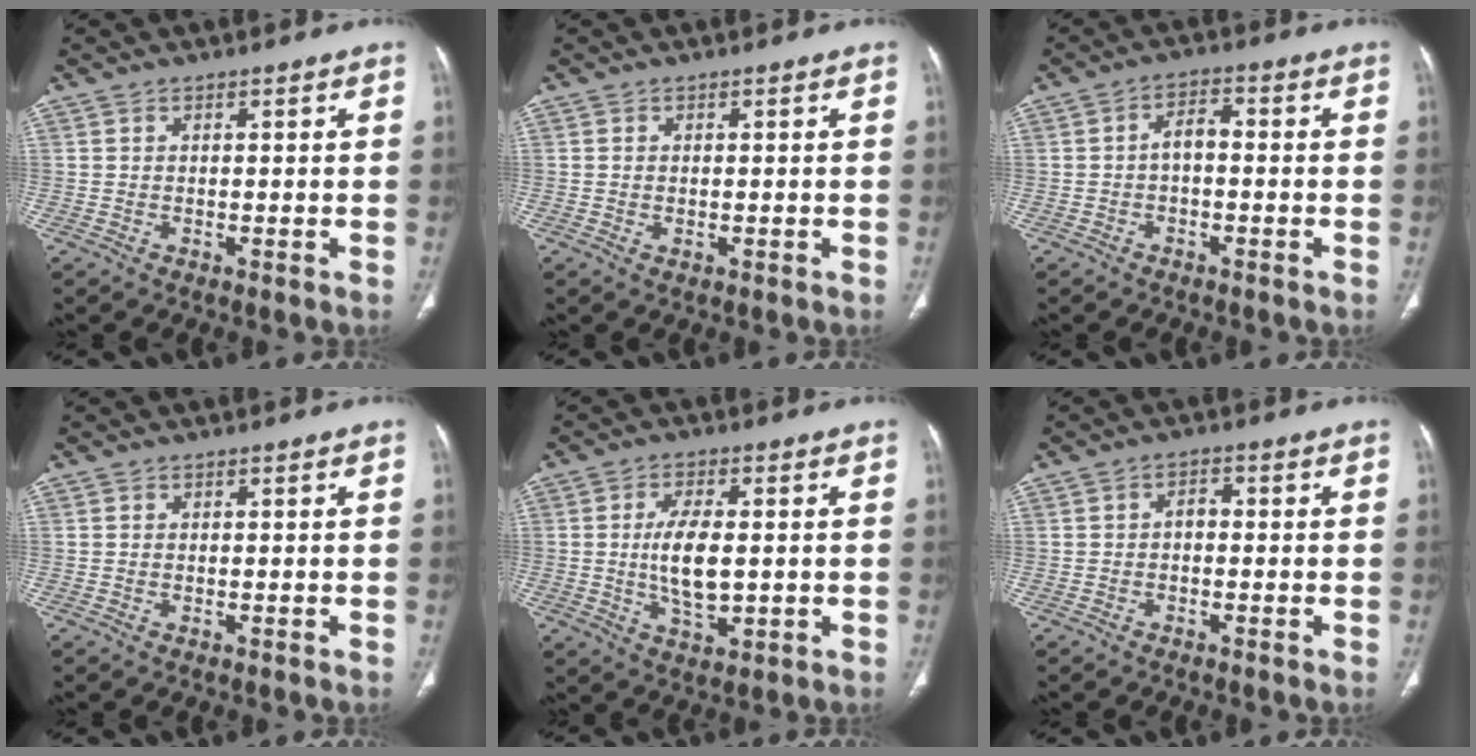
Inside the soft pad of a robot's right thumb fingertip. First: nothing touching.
{"total": 0.7, "force": [-0.1, 0.5, 0.5], "torque": [-0.012, 0.000, 0.001]}
{"total": 3.6, "force": [-0.6, 2.0, 2.9], "torque": [-0.043, 0.019, -0.018]}
{"total": 0.0}
{"total": 8.7, "force": [-0.1, 4.1, 7.7], "torque": [-0.139, -0.010, 0.001]}
{"total": 2.1, "force": [-0.4, 1.4, 1.5], "torque": [-0.014, 0.013, -0.013]}